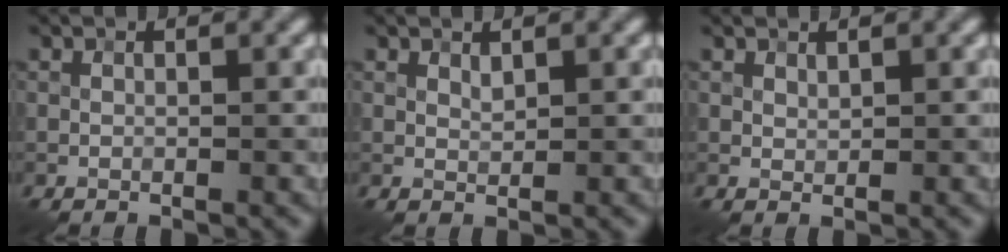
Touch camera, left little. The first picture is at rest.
{"total": 0.6, "force": [0.5, -0.1, 0.3], "torque": [-0.013, -0.005, 0.016]}
{"total": 0.7, "force": [0.7, -0.1, 0.0], "torque": [-0.006, -0.003, 0.020]}